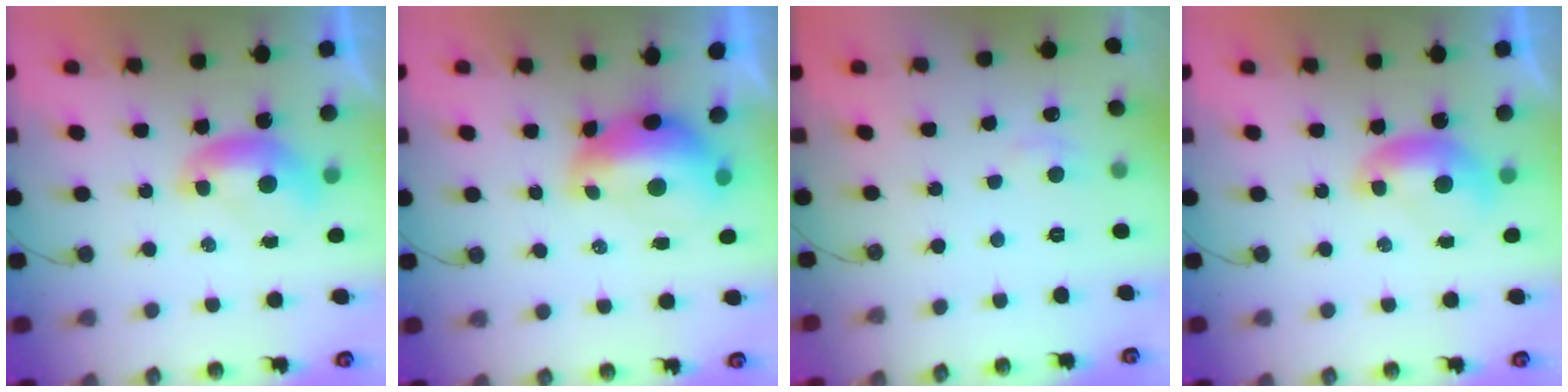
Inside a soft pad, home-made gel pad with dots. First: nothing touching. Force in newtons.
{"total": 3.1, "press": 3.0, "slide": 1.0}
{"total": 1.6, "press": 1.4, "slide": 0.7}
{"total": 0.0}